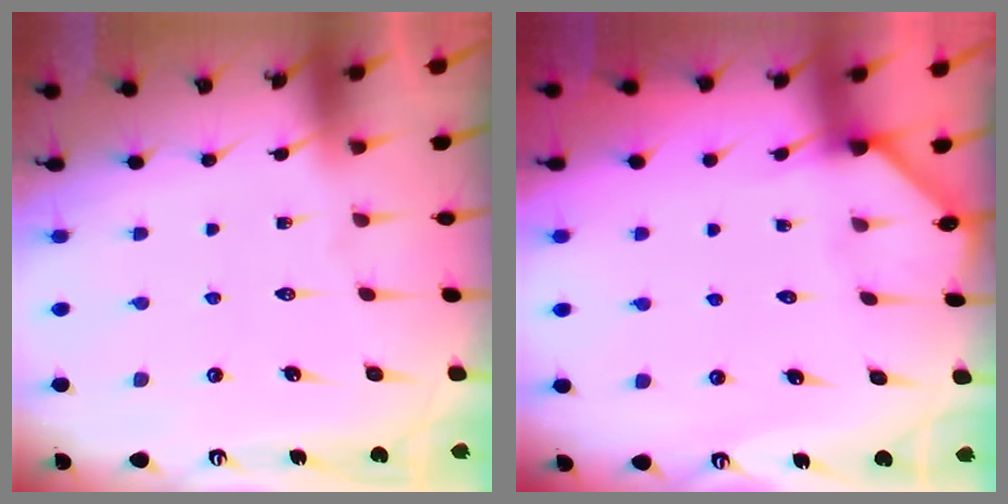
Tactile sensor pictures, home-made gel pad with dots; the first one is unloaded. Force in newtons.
{"total": 2.0, "press": 2.0, "slide": 0.1}